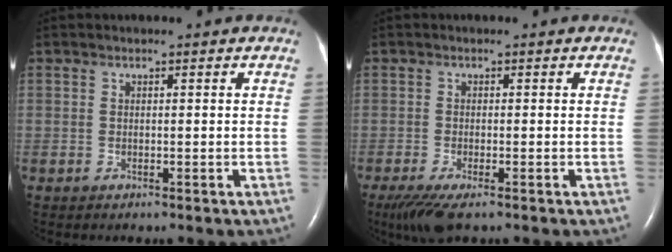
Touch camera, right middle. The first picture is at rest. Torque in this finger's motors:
{"motor_torque": [0.51, -0.41, 0.07, 0.04]}